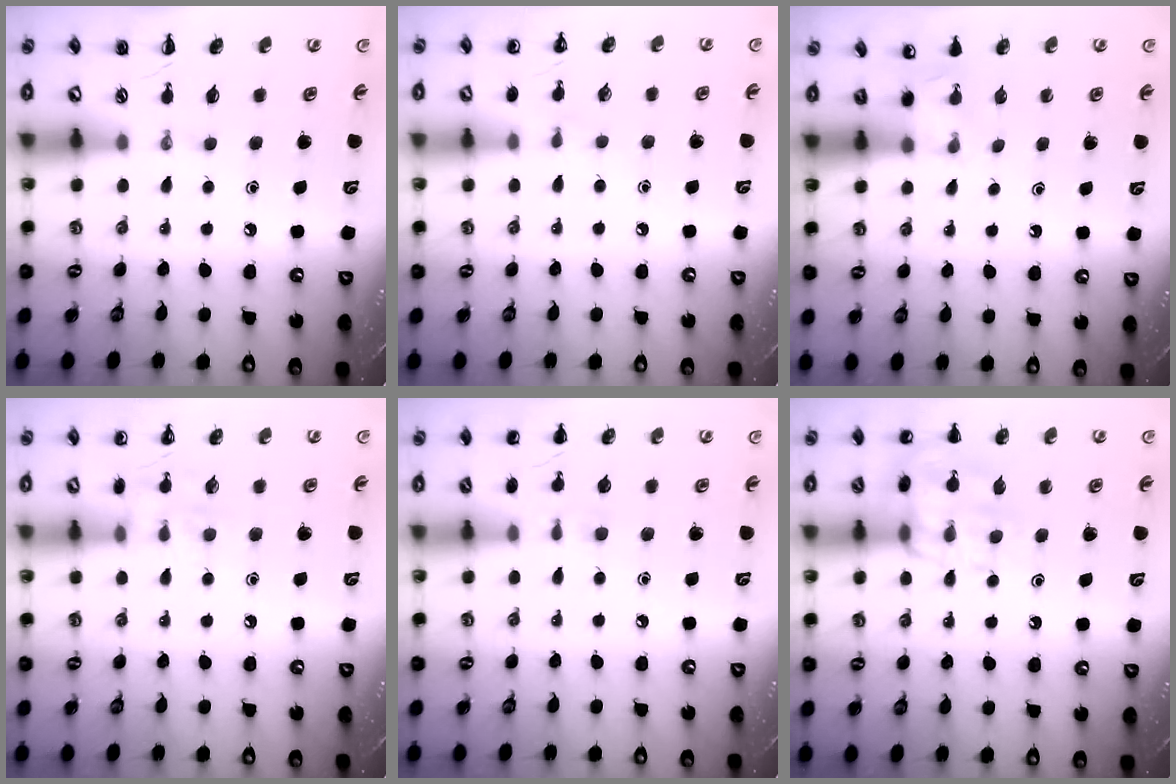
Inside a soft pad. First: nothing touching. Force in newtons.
{"total": 4.2, "press": 4.0, "slide": 1.3}
{"total": 2.2, "press": 2.2, "slide": 0.6}
{"total": 8.0, "press": 7.8, "slide": 1.4}
{"total": 6.4, "press": 6.1, "slide": 1.8}
{"total": 15.2, "press": 15.1, "slide": 1.9}